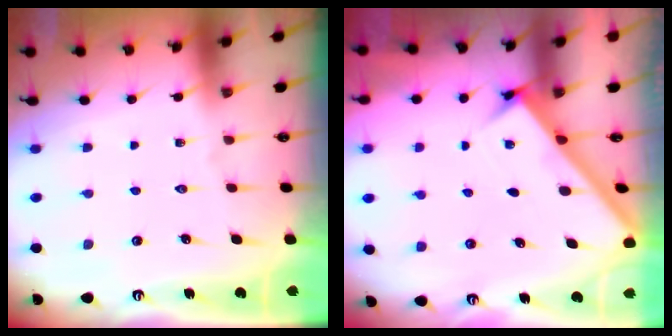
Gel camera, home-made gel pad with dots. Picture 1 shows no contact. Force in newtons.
{"total": 2.5, "press": 2.5, "slide": 0.3}